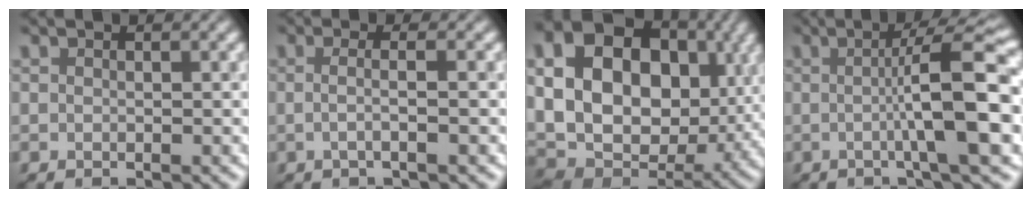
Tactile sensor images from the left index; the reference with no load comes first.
{"total": 2.5, "force": [0.0, 0.9, 2.3], "torque": [-0.028, -0.006, -0.018]}
{"total": 19.8, "force": [4.6, 15.0, 12.1], "torque": [-0.236, 0.031, 0.107]}
{"total": 8.8, "force": [-0.5, 1.3, 8.7], "torque": [-0.115, 0.013, -0.013]}